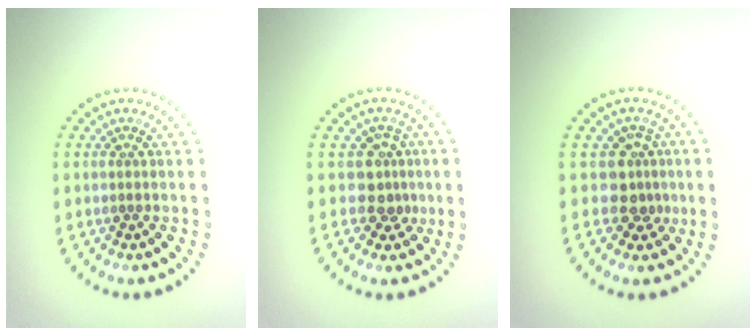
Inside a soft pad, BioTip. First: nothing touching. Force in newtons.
{"total": 2.5, "press": 1.8, "slide": 1.7}
{"total": 2.6, "press": 1.9, "slide": 1.9}